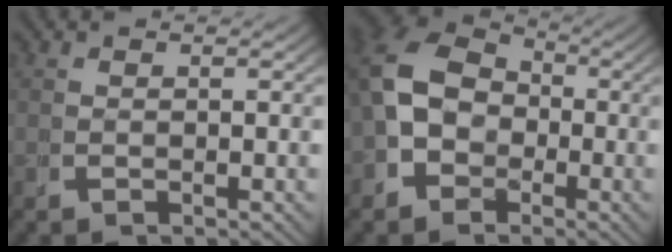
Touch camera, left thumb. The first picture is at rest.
{"total": 9.3, "force": [0.1, 7.8, 5.1], "torque": [-0.112, -0.009, -0.004]}